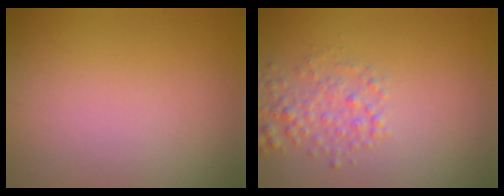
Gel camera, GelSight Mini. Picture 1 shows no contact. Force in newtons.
{"total": 2.3, "press": 2.3, "slide": 0.1}